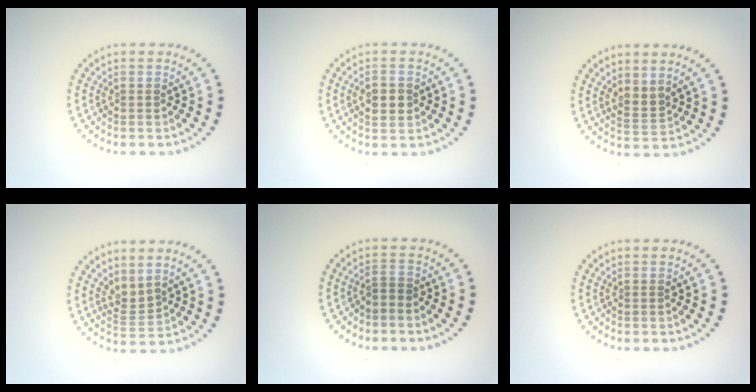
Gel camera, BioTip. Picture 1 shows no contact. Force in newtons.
{"total": 2.7, "press": 2.7, "slide": 0.2}
{"total": 2.0, "press": 1.5, "slide": 1.4}
{"total": 1.9, "press": 1.5, "slide": 1.2}
{"total": 1.0, "press": 0.7, "slide": 0.7}
{"total": 0.0}